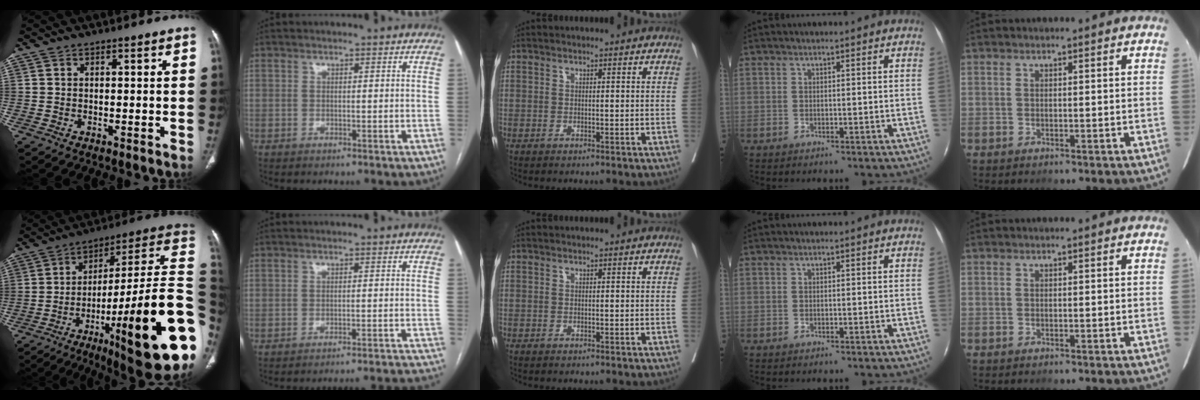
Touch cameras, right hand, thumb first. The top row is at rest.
{"thumb": {"total": 32.1, "force": [-9.0, 5.8, 30.3], "torque": [-0.370, 0.031, -0.137]}, "index": {"total": 19.2, "force": [-18.8, -0.5, 3.8], "torque": [-0.027, -0.002, -0.220]}}